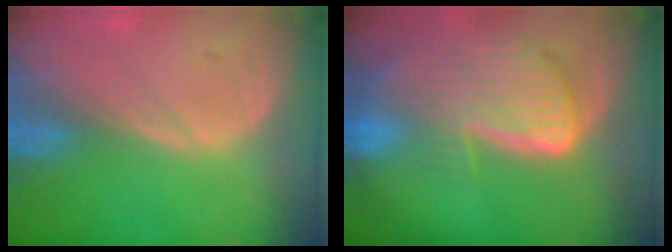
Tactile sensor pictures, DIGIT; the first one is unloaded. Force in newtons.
{"total": 9.8, "press": 8.3, "slide": 5.3}